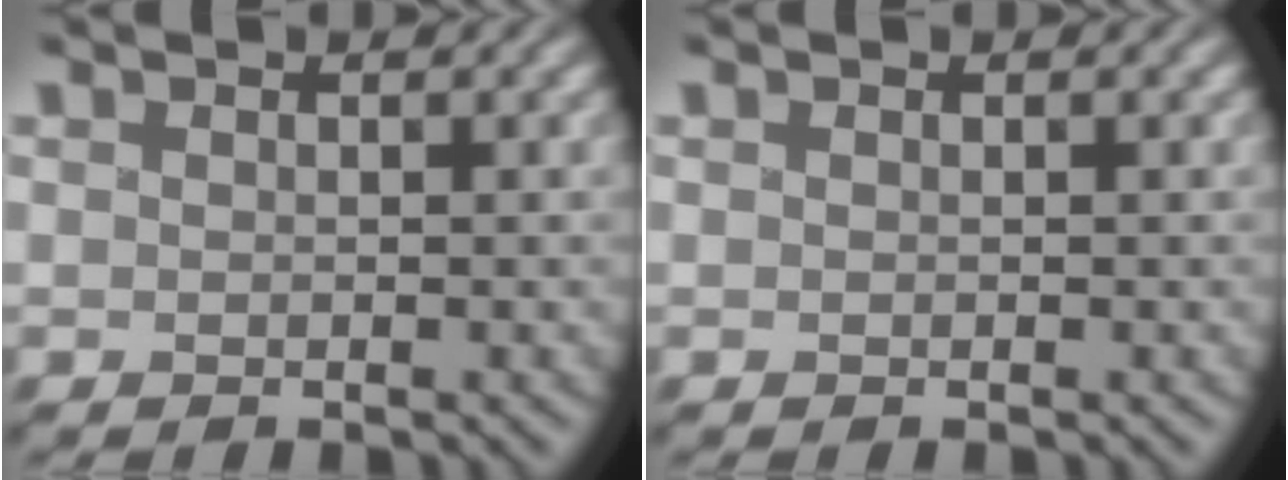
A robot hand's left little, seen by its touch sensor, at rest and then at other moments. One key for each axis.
{"total": 0.0}